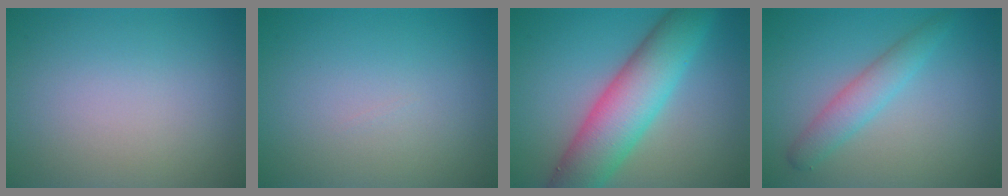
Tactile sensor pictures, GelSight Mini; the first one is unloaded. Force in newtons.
{"total": 0.0}
{"total": 8.5, "press": 8.5, "slide": 0.2}
{"total": 2.8, "press": 2.8, "slide": 0.1}